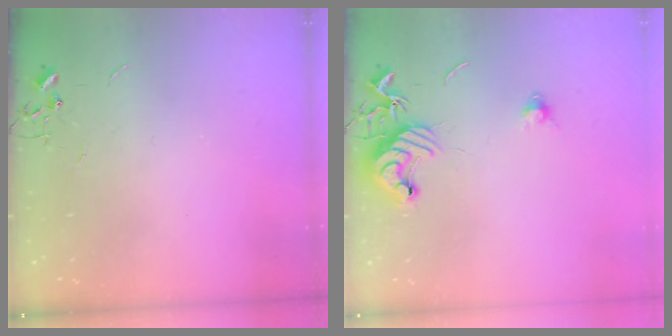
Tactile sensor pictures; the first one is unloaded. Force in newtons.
{"total": 11.3, "press": 11.2, "slide": 1.1}